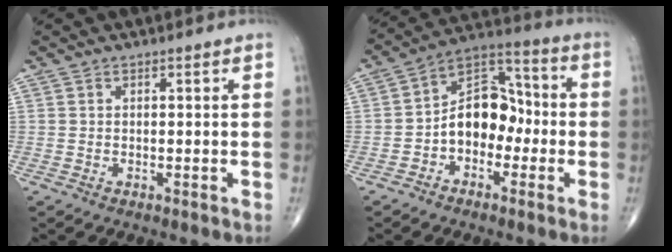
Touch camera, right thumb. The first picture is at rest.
{"total": 11.5, "force": [-2.2, 8.0, 8.0], "torque": [-0.096, 0.047, -0.055]}